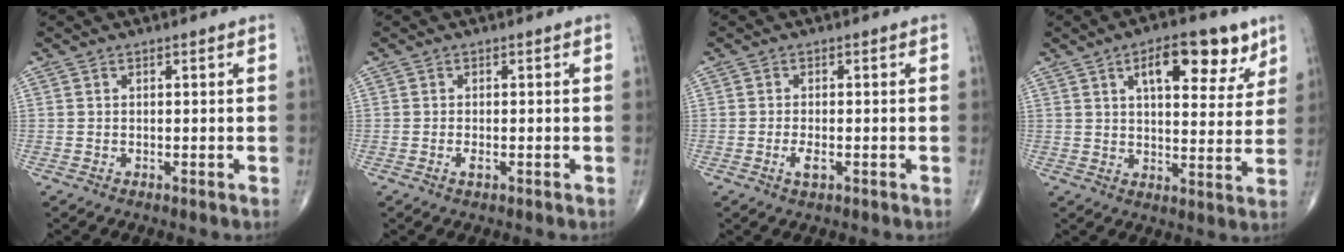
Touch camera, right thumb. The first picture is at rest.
{"total": 1.3, "force": [-0.6, 0.5, 1.1], "torque": [-0.021, -0.001, -0.011]}
{"total": 2.5, "force": [-0.9, 0.9, 2.1], "torque": [-0.041, -0.001, -0.018]}
{"total": 13.1, "force": [6.7, 5.7, 9.7], "torque": [-0.104, -0.025, 0.097]}